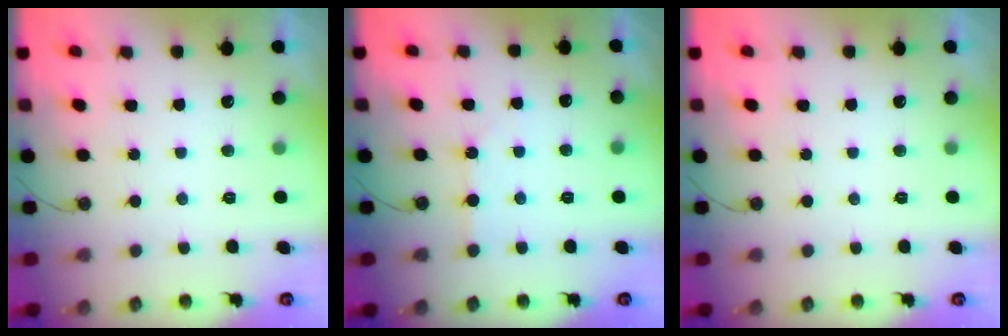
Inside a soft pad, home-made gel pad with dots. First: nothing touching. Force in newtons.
{"total": 2.3, "press": 2.3, "slide": 0.4}
{"total": 0.0}